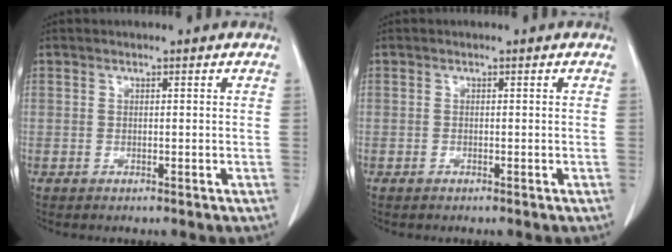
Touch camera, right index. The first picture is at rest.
{"total": 0.0}